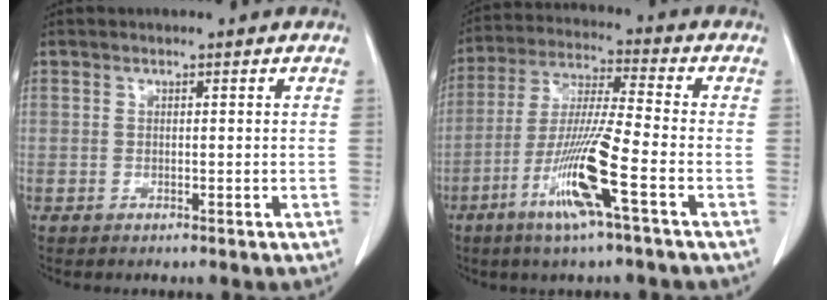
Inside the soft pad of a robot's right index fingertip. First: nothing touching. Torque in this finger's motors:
{"motor_torque": [1.76, -0.14, 0.37, 0.21]}